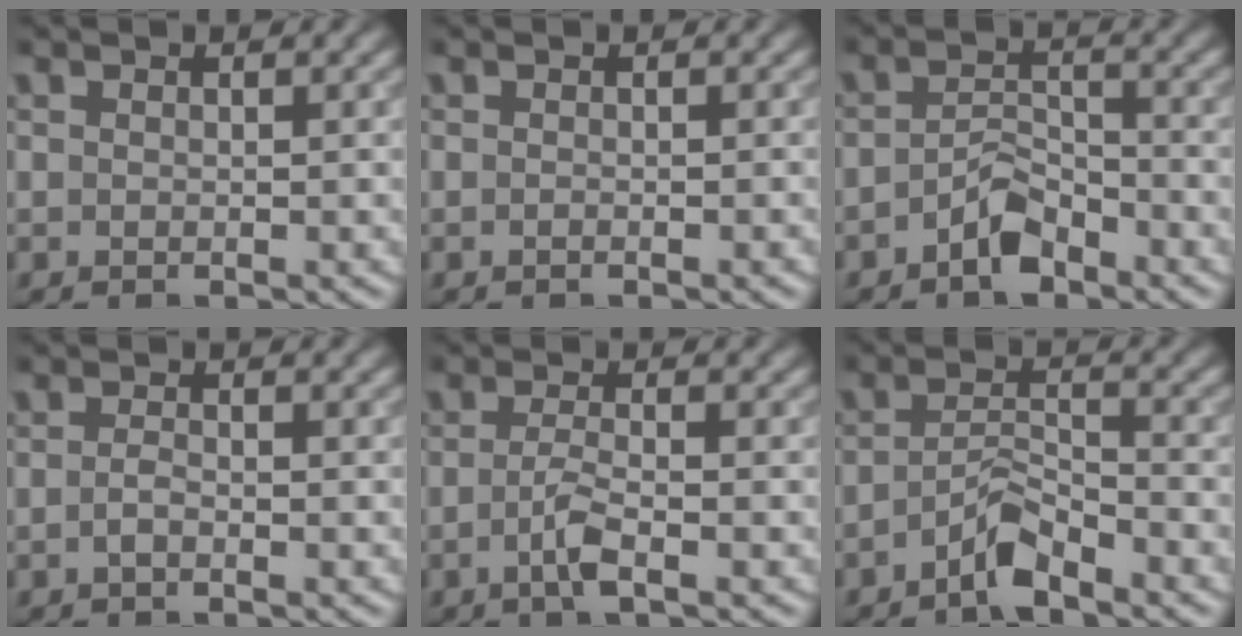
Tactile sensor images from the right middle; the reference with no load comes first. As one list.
[{"total": 0.5, "force": [-0.4, 0.1, 0.4], "torque": [-0.004, 0.000, -0.005]}, {"total": 3.0, "force": [-2.0, 1.3, 1.8], "torque": [-0.030, 0.008, -0.040]}, {"total": 0.9, "force": [-0.4, 0.3, 0.8], "torque": [-0.018, -0.001, -0.009]}, {"total": 2.3, "force": [-0.9, 0.5, 2.1], "torque": [-0.043, 0.000, -0.022]}, {"total": 2.8, "force": [-2.1, 0.6, 1.8], "torque": [-0.034, 0.009, -0.045]}]